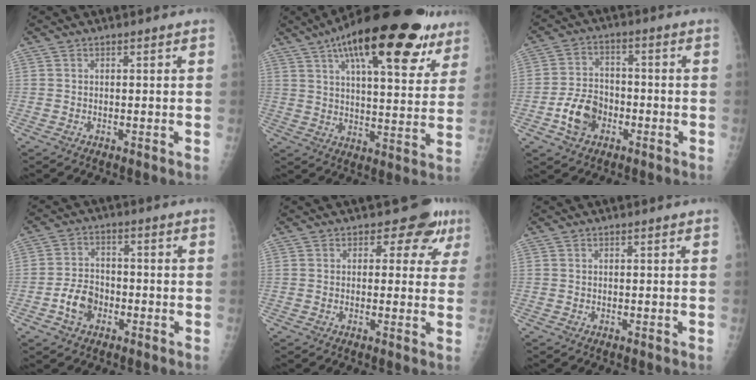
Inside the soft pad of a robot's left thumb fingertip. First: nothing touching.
{"total": 26.9, "force": [15.4, 9.5, 19.9], "torque": [-0.273, -0.017, 0.225]}
{"total": 8.6, "force": [-3.6, 6.3, 4.6], "torque": [-0.067, 0.025, -0.066]}
{"total": 6.3, "force": [-2.9, 4.6, 3.3], "torque": [-0.045, 0.025, -0.055]}
{"total": 6.2, "force": [3.1, 4.4, 3.2], "torque": [0.006, -0.006, 0.024]}
{"total": 0.0}